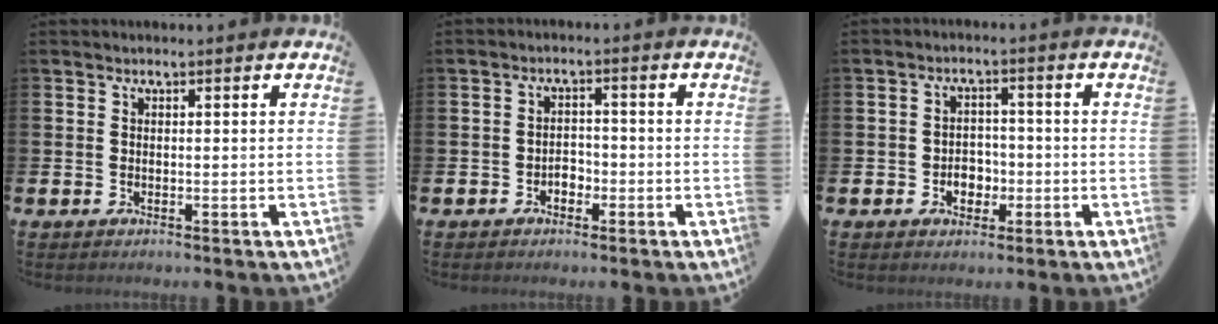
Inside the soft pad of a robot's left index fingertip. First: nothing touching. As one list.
[{"total": 2.0, "force": [-1.3, 1.4, 0.7], "torque": [-0.016, 0.003, -0.029]}, {"total": 3.1, "force": [-1.2, 2.5, 1.5], "torque": [-0.025, 0.002, -0.029]}]